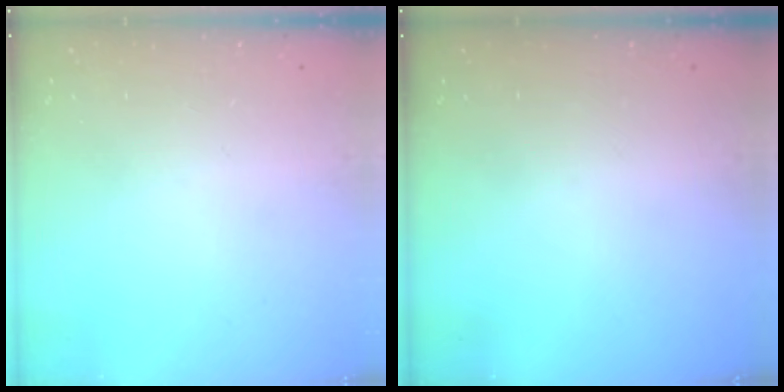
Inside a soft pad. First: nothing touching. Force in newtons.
{"total": 0.0}